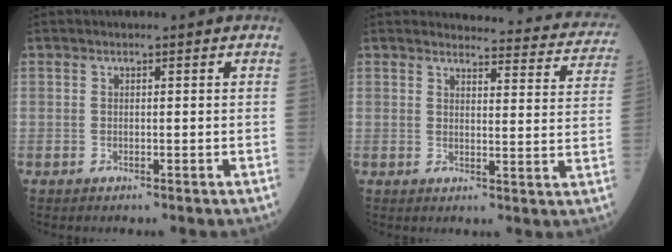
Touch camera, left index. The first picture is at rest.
{"total": 17.8, "force": [17.3, 3.1, 3.0], "torque": [0.002, -0.074, 0.162]}